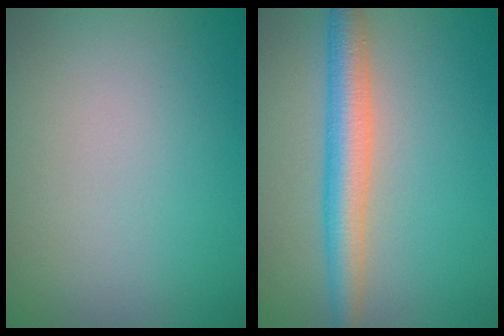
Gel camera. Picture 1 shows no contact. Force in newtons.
{"total": 4.3, "press": 4.3, "slide": 0.0}